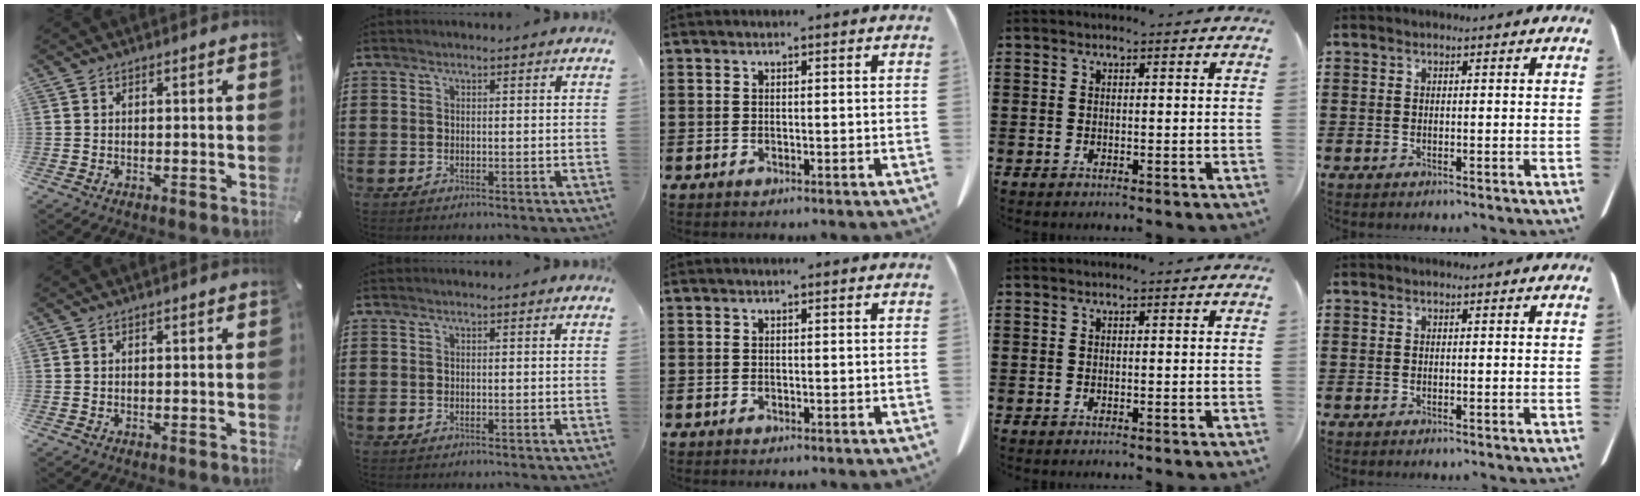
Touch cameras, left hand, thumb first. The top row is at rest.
{}